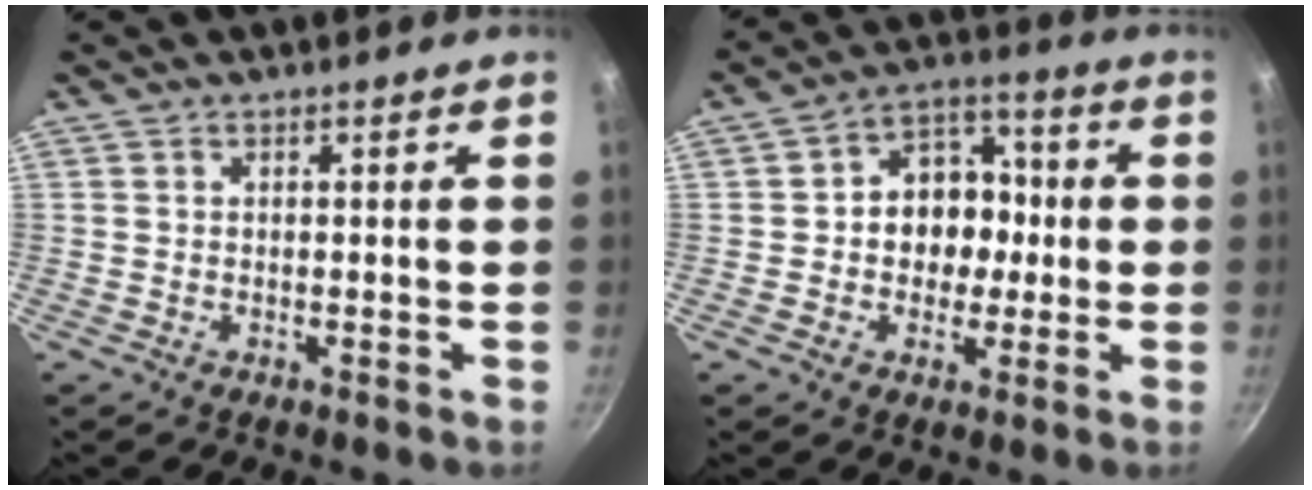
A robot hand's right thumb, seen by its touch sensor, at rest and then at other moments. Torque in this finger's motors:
{"motor_torque": [-0.51, 0.53, -0.01, 0.07, 0.05]}